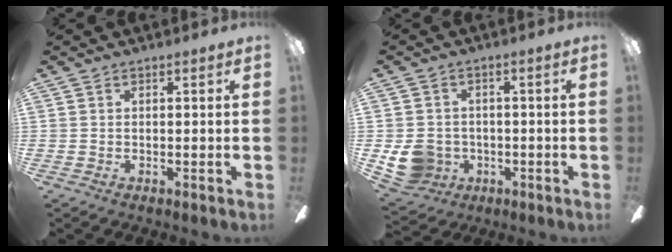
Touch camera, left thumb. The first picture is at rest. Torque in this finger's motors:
{"motor_torque": [-0.16, 0.42, 0.06, -0.09, 0.01]}